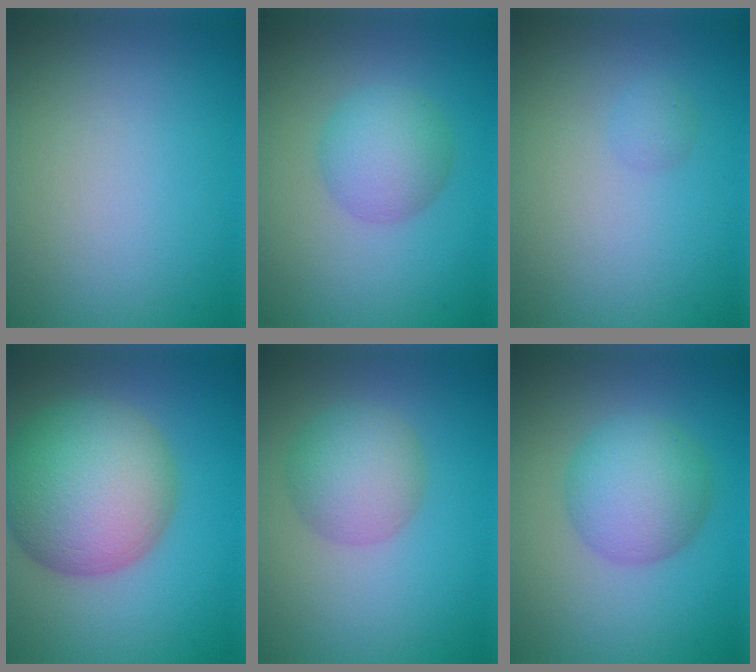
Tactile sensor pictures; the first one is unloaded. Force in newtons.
{"total": 3.8, "press": 3.8, "slide": 0.0}
{"total": 0.9, "press": 0.9, "slide": 0.0}
{"total": 11.2, "press": 11.2, "slide": 0.3}
{"total": 4.3, "press": 4.3, "slide": 0.1}
{"total": 5.3, "press": 5.3, "slide": 0.1}